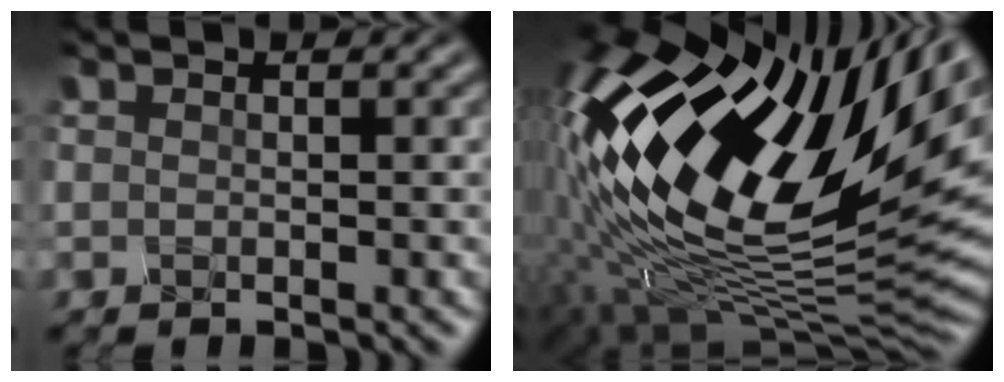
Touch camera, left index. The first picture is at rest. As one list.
[{"total": 18.1, "force": [2.9, 7.6, 16.1], "torque": [-0.298, 0.004, 0.059]}]